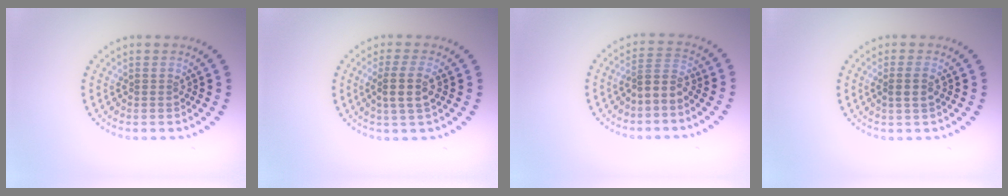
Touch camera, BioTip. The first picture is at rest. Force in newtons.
{"total": 2.7, "press": 2.3, "slide": 1.3}
{"total": 2.0, "press": 1.5, "slide": 1.4}
{"total": 1.5, "press": 1.2, "slide": 0.8}